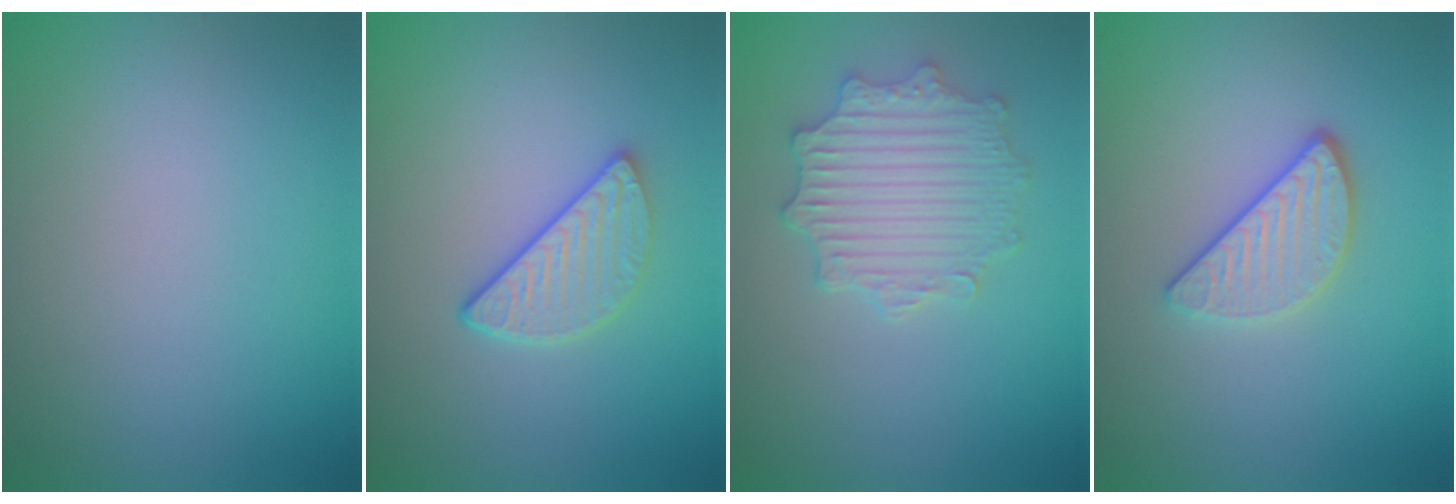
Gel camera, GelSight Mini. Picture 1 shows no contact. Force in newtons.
{"total": 3.2, "press": 2.6, "slide": 1.8}
{"total": 4.1, "press": 3.6, "slide": 2.0}
{"total": 3.2, "press": 2.7, "slide": 1.8}